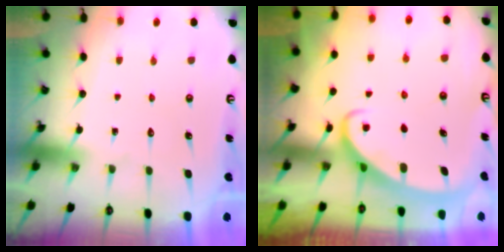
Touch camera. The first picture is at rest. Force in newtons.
{"total": 2.4, "press": 2.4, "slide": 0.4}